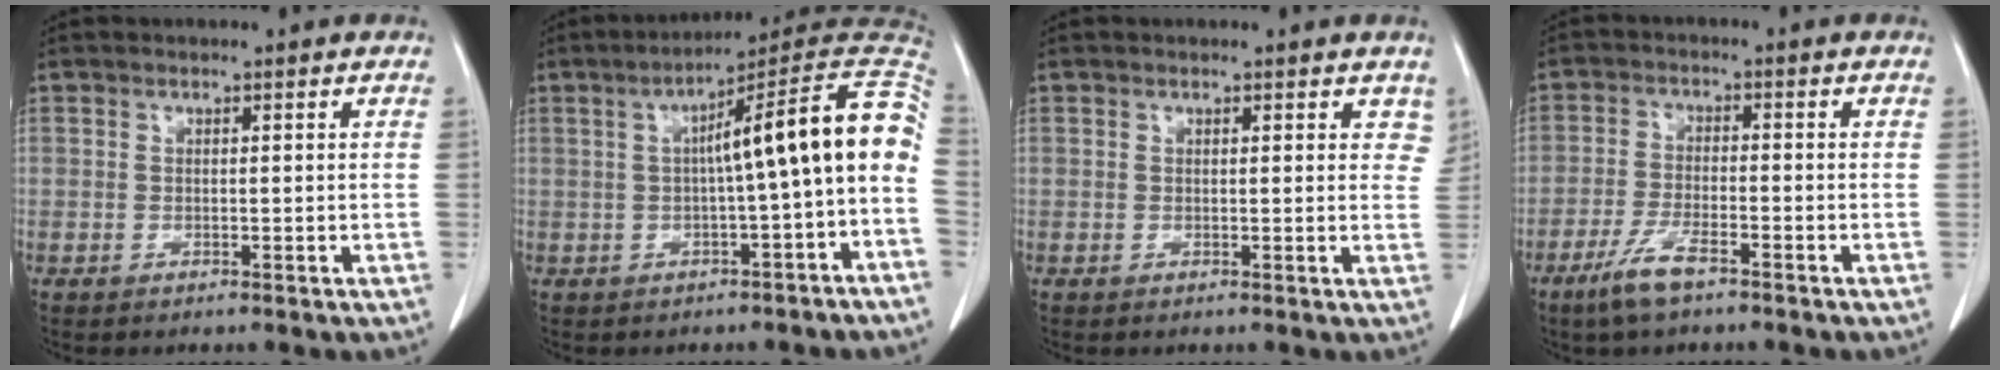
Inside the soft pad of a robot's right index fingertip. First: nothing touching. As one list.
[{"total": 13.6, "force": [-0.3, 0.1, 13.6], "torque": [-0.185, 0.043, -0.012]}, {"total": 3.1, "force": [2.2, 1.4, 1.6], "torque": [-0.001, -0.003, 0.016]}, {"total": 5.6, "force": [-3.9, 0.8, 4.0], "torque": [-0.089, -0.009, -0.073]}]